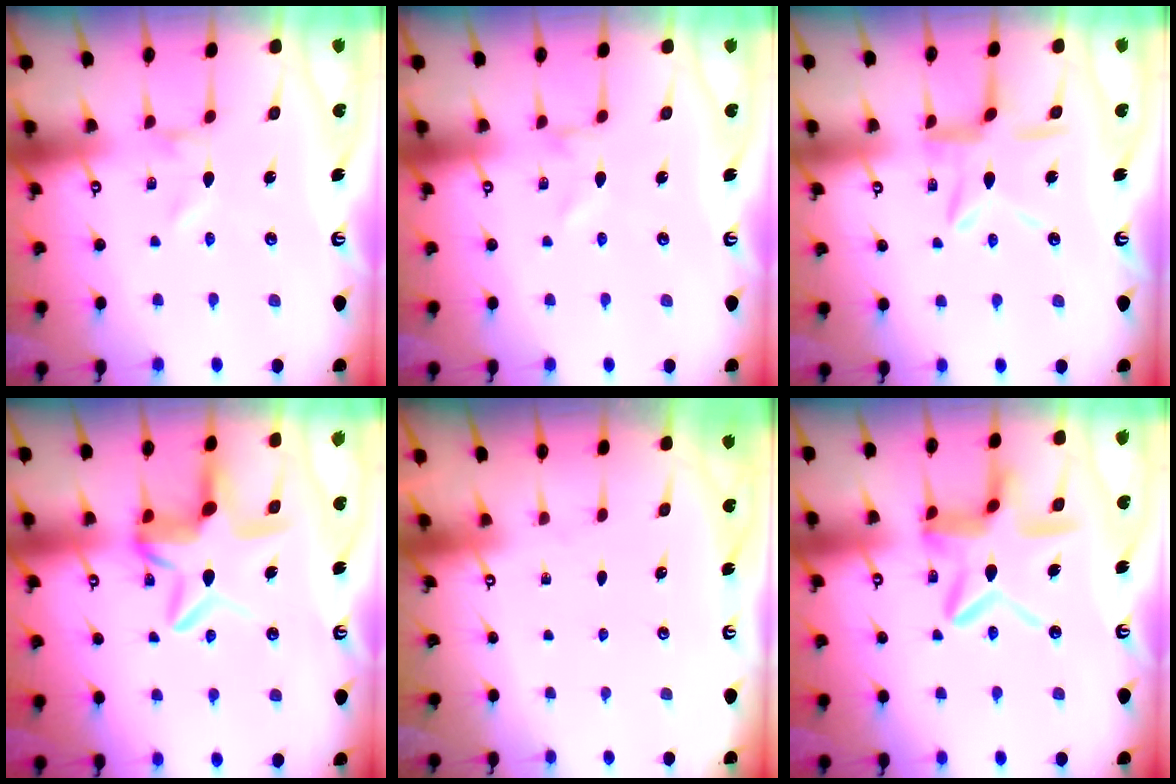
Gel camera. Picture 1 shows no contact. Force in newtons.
{"total": 0.8, "press": 0.8, "slide": 0.1}
{"total": 10.1, "press": 10.1, "slide": 1.0}
{"total": 11.5, "press": 11.4, "slide": 1.4}
{"total": 0.0}
{"total": 13.8, "press": 13.8, "slide": 1.3}